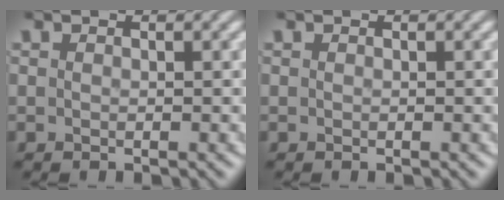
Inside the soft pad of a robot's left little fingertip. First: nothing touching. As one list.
[{"total": 0.0}]